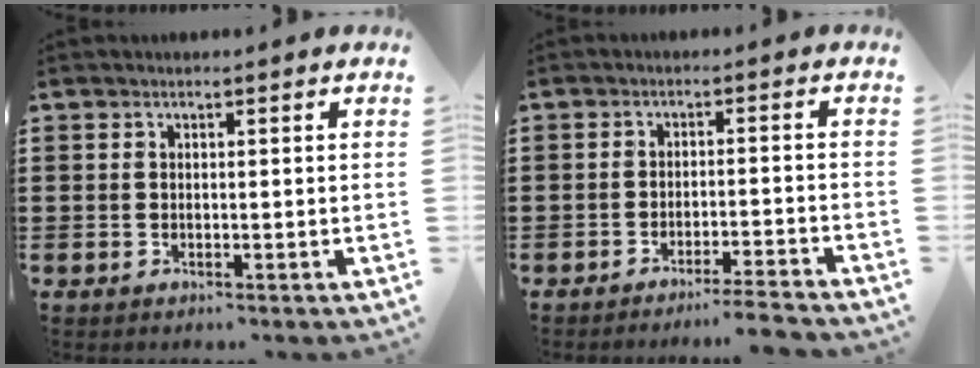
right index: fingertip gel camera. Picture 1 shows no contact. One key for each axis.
{"total": 3.5, "fx": -3.3, "fy": -0.5, "fz": 1.1, "tx": -0.019, "ty": -0.008, "tz": -0.066}